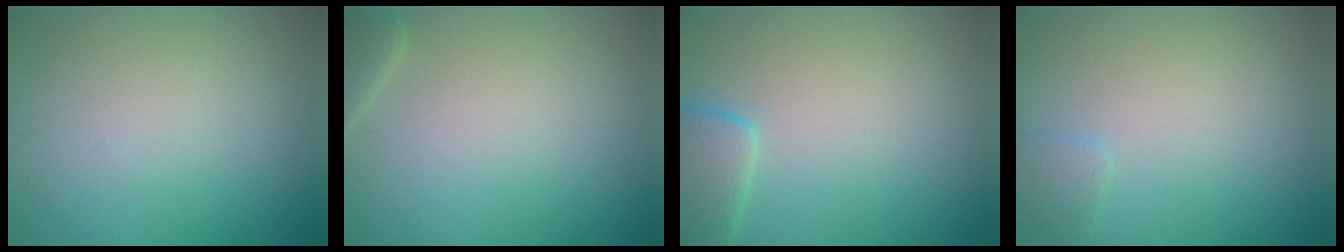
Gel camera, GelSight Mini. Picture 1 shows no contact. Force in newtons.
{"total": 1.9, "press": 1.9, "slide": 0.3}
{"total": 3.4, "press": 3.4, "slide": 0.3}
{"total": 1.0, "press": 1.0, "slide": 0.1}